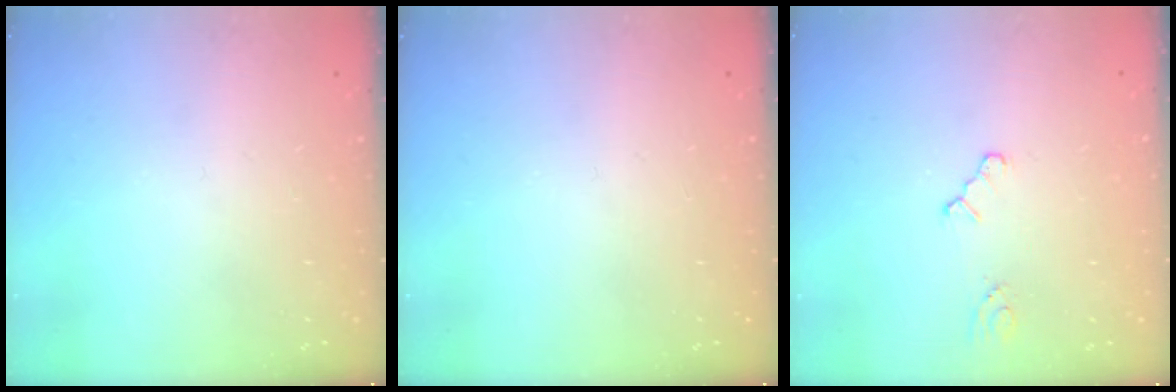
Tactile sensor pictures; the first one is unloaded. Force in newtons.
{"total": 0.0}
{"total": 2.0, "press": 2.0, "slide": 0.4}